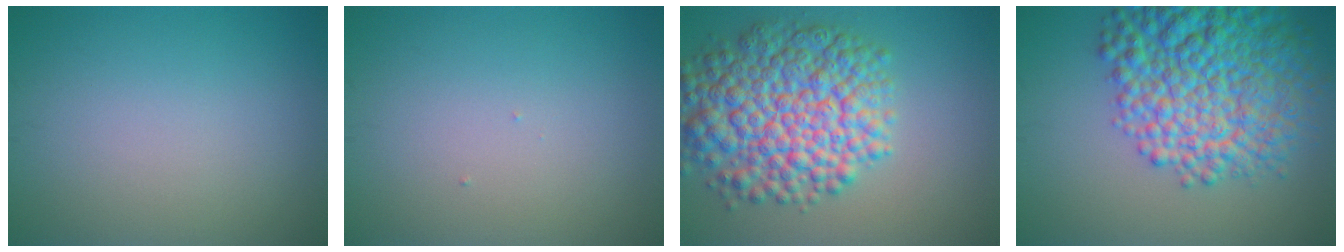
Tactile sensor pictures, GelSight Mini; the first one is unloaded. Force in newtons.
{"total": 0.0}
{"total": 10.4, "press": 10.3, "slide": 0.3}
{"total": 11.5, "press": 11.5, "slide": 0.5}